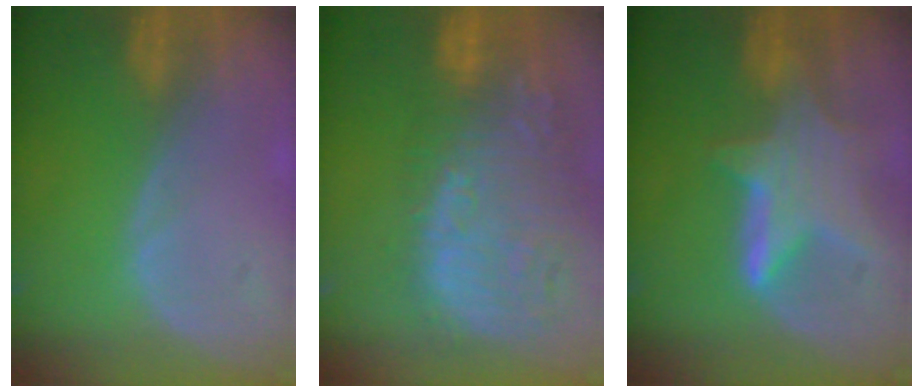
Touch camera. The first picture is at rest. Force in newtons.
{"total": 15.0, "press": 12.8, "slide": 7.8}
{"total": 6.8, "press": 6.6, "slide": 1.6}